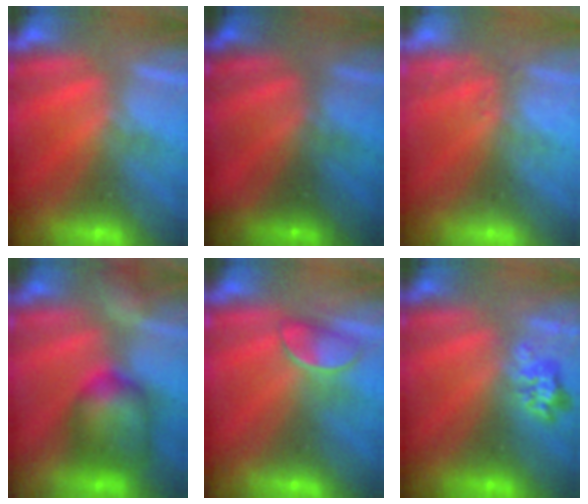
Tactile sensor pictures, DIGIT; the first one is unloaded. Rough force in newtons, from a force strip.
{"total": 2.1}
{"total": 2.6}
{"total": 5.8}
{"total": 2.5}
{"total": 2.4}